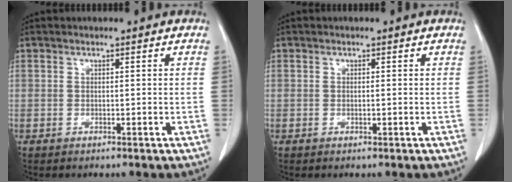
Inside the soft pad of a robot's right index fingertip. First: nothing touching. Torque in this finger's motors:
{"motor_torque": [0.07, 0.01, 0.03, 0.00]}